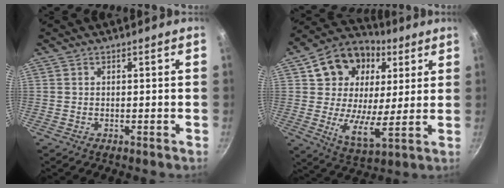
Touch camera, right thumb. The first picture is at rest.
{"total": 17.5, "force": [6.1, 12.6, 10.5], "torque": [-0.160, -0.012, 0.094]}